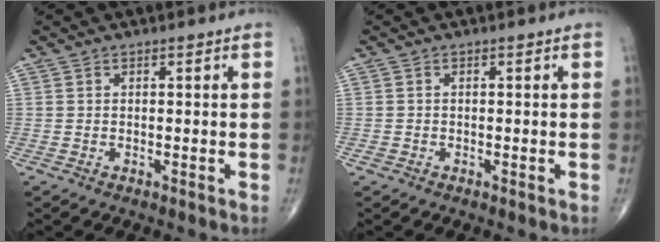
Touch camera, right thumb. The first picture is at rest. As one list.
[{"total": 0.7, "force": [-0.4, 0.4, 0.3], "torque": [-0.006, -0.002, -0.008]}]